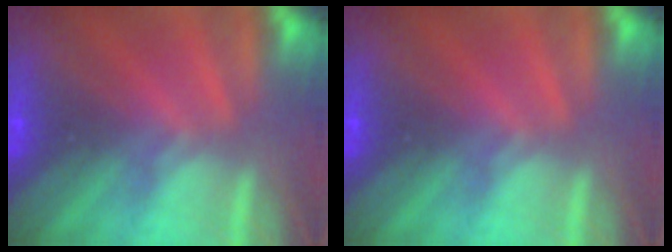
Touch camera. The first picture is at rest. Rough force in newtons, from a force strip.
{"total": 0.0}